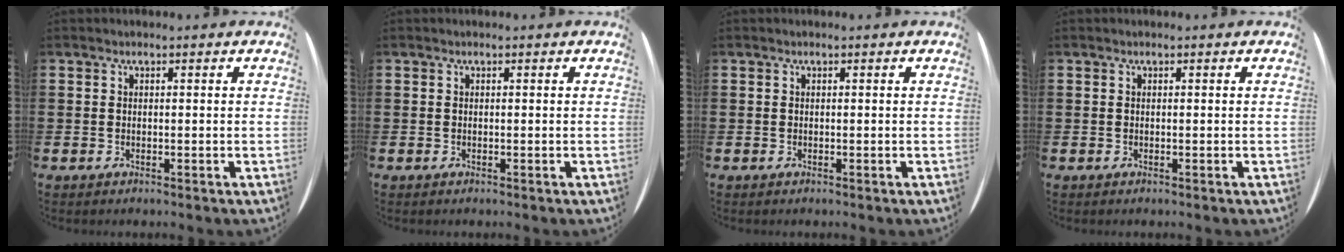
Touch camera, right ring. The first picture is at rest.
{"total": 0.0}
{"total": 0.0}
{"total": 0.0}